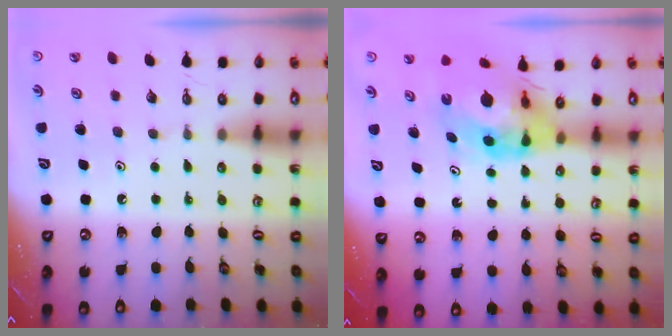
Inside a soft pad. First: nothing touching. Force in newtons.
{"total": 10.9, "press": 10.8, "slide": 1.2}